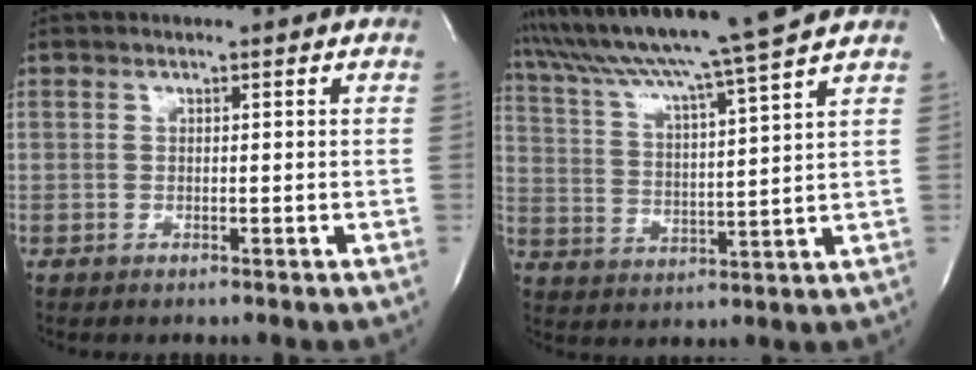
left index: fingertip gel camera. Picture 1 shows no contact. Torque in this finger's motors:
{"motor_torque": [1.09, -1.05, 0.46, 0.21]}